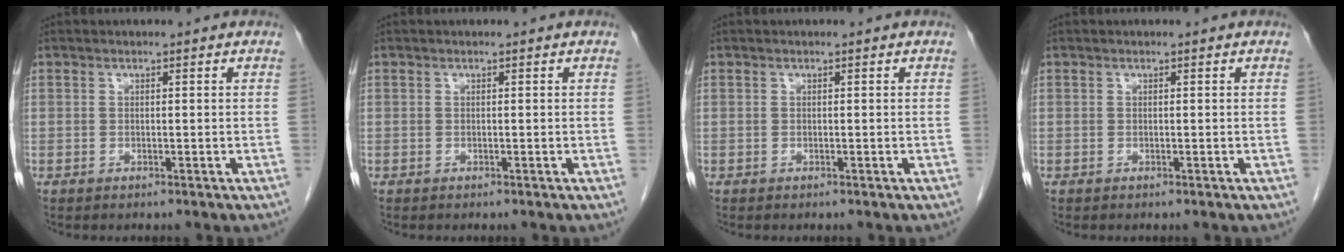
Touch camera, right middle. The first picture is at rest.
{"total": 0.0}
{"total": 0.0}
{"total": 0.0}